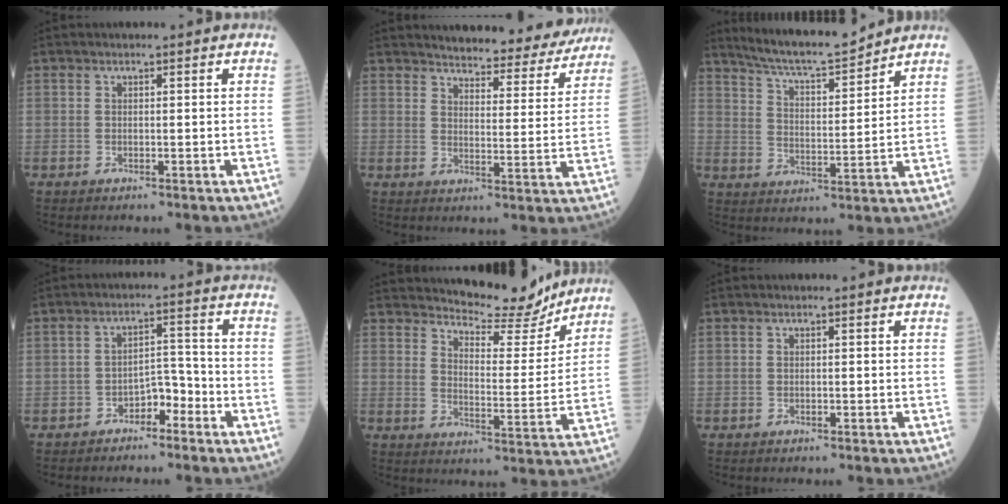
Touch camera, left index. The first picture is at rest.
{"total": 15.4, "force": [14.6, 3.0, 3.8], "torque": [-0.027, -0.036, 0.165]}
{"total": 9.3, "force": [8.5, 0.4, 3.7], "torque": [-0.069, 0.008, 0.144]}
{"total": 4.1, "force": [-3.0, 1.8, 2.2], "torque": [-0.029, 0.015, -0.053]}
{"total": 10.6, "force": [10.2, 1.8, 2.2], "torque": [-0.034, -0.020, 0.145]}
{"total": 0.0}